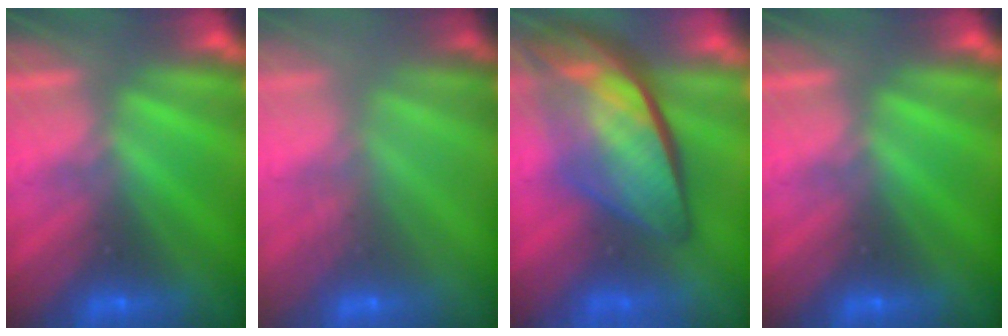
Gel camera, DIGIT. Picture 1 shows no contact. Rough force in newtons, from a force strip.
{"total": 2.9}
{"total": 7.6}
{"total": 0.0}